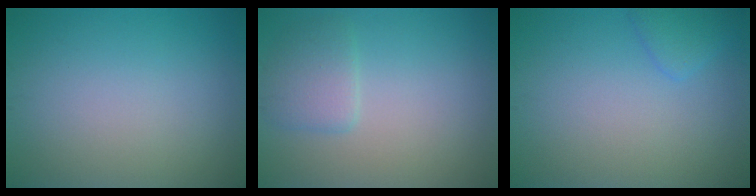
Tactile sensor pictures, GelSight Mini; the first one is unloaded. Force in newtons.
{"total": 2.3, "press": 2.3, "slide": 0.2}
{"total": 1.5, "press": 1.5, "slide": 0.1}